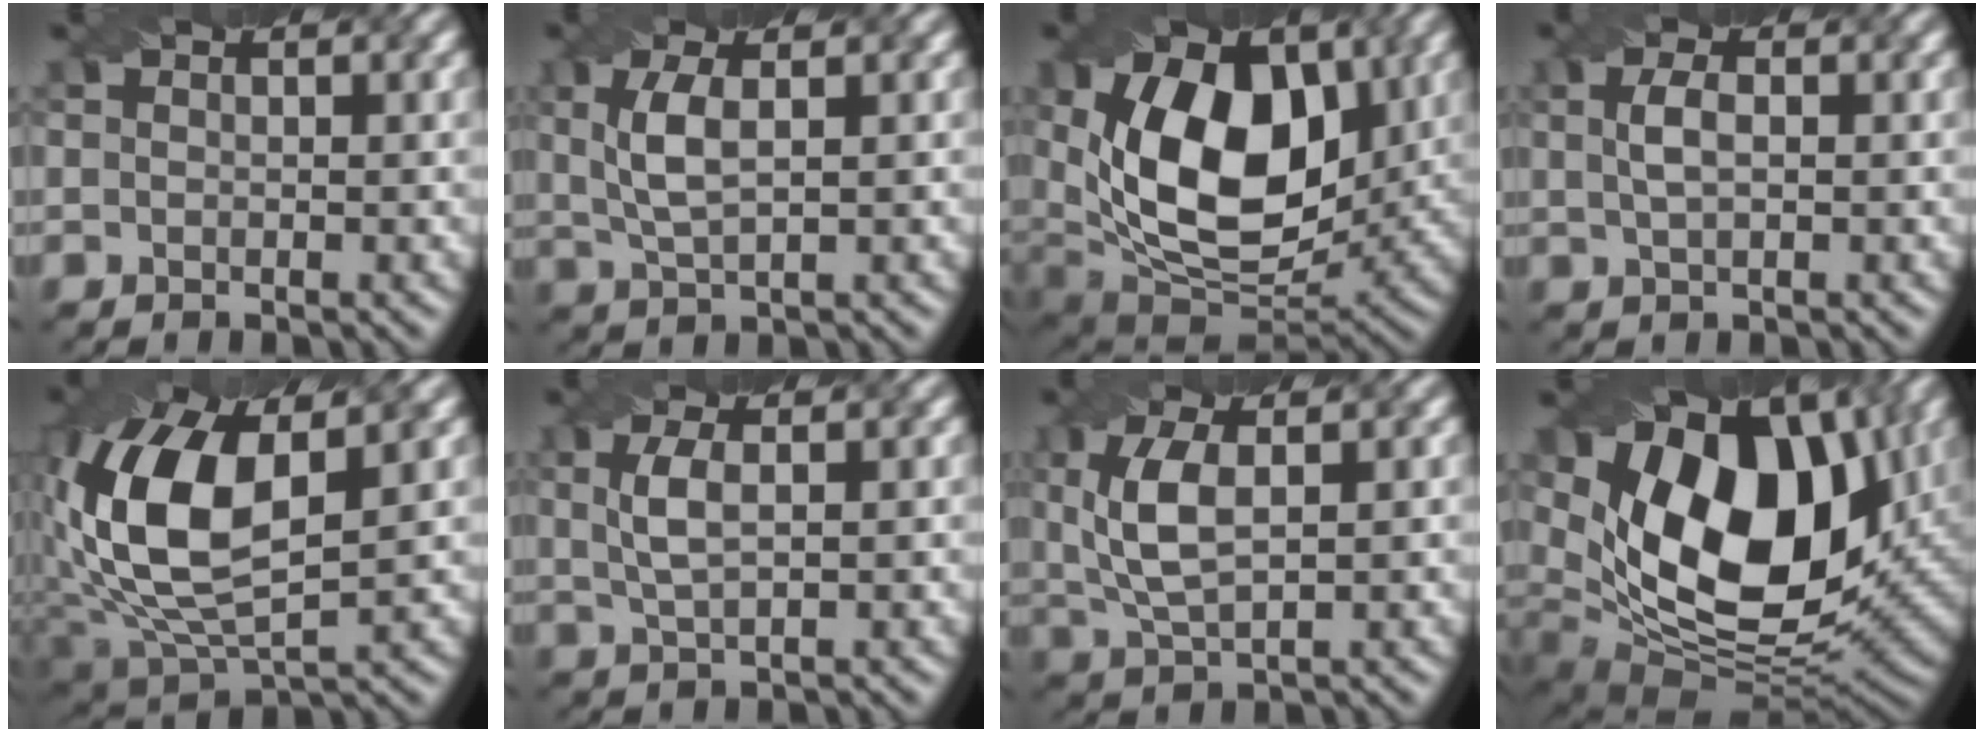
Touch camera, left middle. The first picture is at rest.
{"total": 3.6, "force": [0.9, 1.2, 3.3], "torque": [-0.075, 0.002, 0.019]}
{"total": 14.5, "force": [2.4, 9.1, 11.0], "torque": [-0.181, -0.010, 0.042]}
{"total": 2.0, "force": [0.4, 0.8, 1.8], "torque": [-0.040, 0.004, 0.008]}
{"total": 12.5, "force": [1.8, 6.7, 10.4], "torque": [-0.227, 0.001, 0.035]}
{"total": 3.0, "force": [0.8, 1.0, 2.7], "torque": [-0.063, 0.002, 0.019]}
{"total": 5.3, "force": [1.1, 2.3, 4.6], "torque": [-0.109, 0.002, 0.025]}
{"total": 16.7, "force": [4.8, 9.8, 12.6], "torque": [-0.207, -0.004, 0.083]}